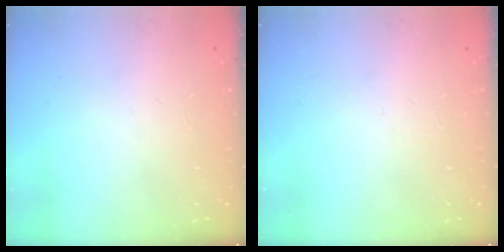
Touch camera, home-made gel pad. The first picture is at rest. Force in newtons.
{"total": 0.0}